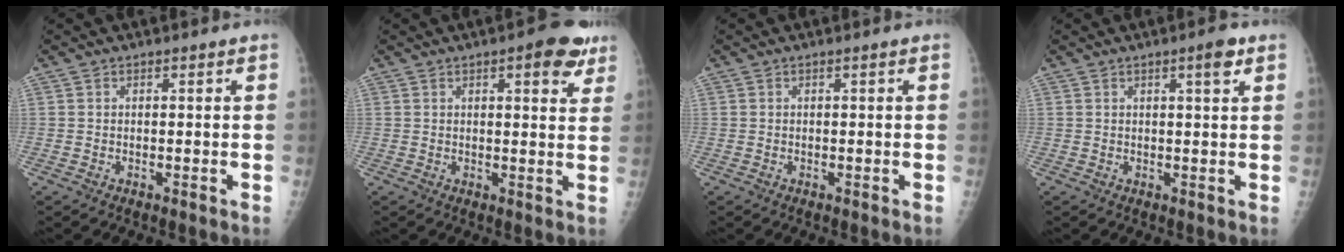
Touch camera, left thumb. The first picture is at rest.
{"total": 7.0, "force": [3.8, 2.6, 5.3], "torque": [-0.040, -0.012, 0.038]}
{"total": 0.0}
{"total": 2.8, "force": [1.5, 0.5, 2.3], "torque": [-0.032, -0.006, 0.020]}